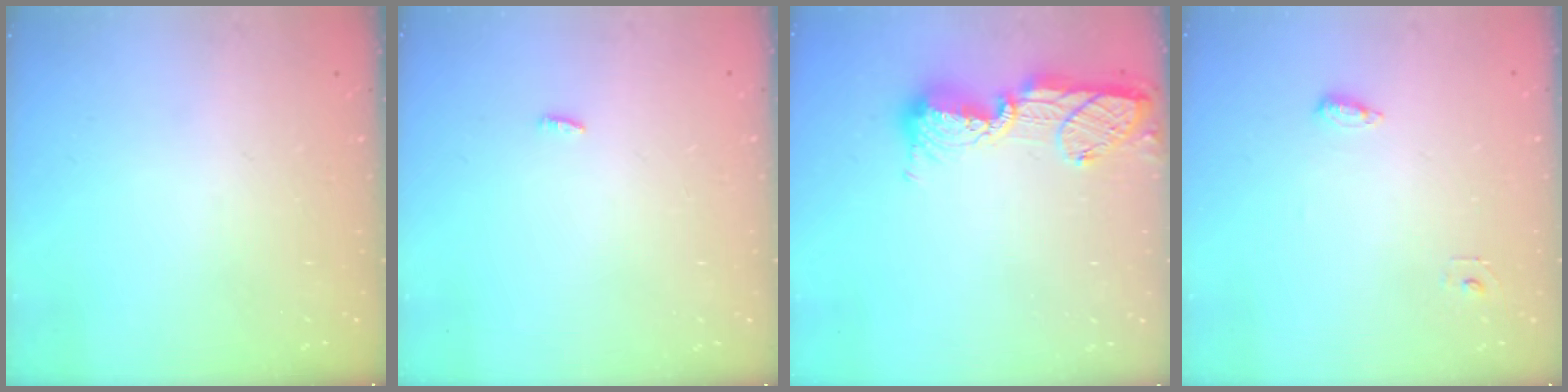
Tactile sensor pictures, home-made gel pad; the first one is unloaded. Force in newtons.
{"total": 6.6, "press": 2.7, "slide": 6.1}
{"total": 13.9, "press": 13.8, "slide": 1.0}
{"total": 5.4, "press": 5.3, "slide": 1.2}